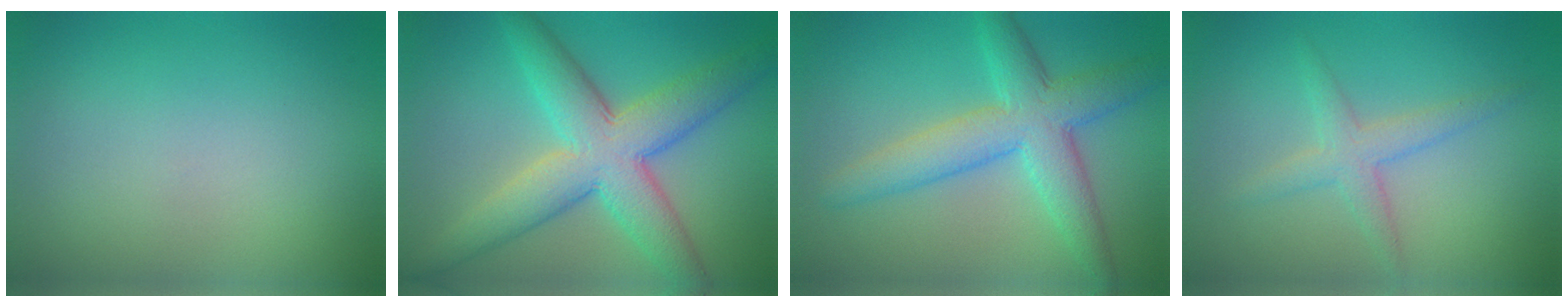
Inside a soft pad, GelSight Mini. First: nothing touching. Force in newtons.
{"total": 8.5, "press": 8.5, "slide": 0.4}
{"total": 6.3, "press": 6.3, "slide": 0.2}
{"total": 2.5, "press": 2.5, "slide": 0.0}